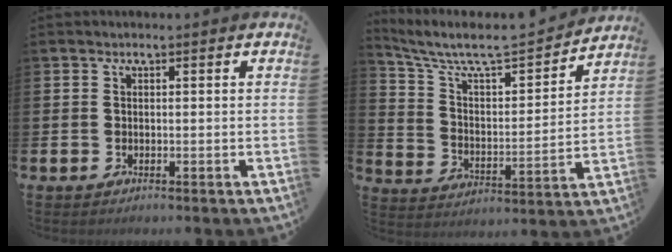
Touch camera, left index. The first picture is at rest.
{"total": 8.1, "force": [7.2, 2.1, 3.1], "torque": [-0.098, -0.053, 0.121]}